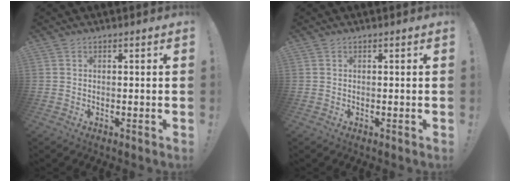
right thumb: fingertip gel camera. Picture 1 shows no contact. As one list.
[{"total": 0.0}]